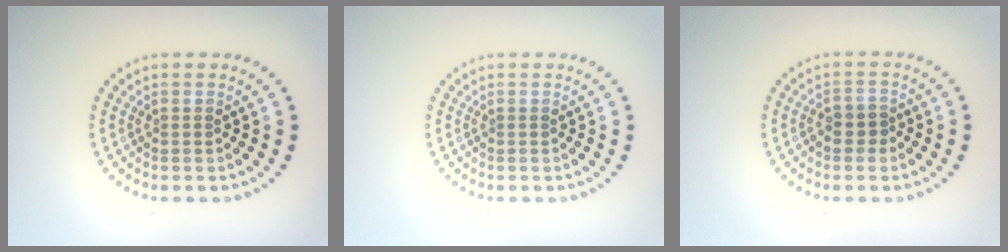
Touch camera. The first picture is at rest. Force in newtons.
{"total": 0.0}
{"total": 1.5, "press": 1.4, "slide": 0.7}